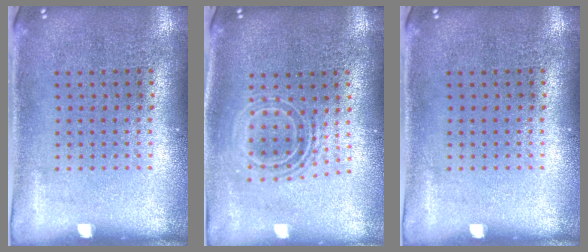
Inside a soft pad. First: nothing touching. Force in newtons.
{"total": 1.6, "press": 1.3, "slide": 1.0}
{"total": 0.0}